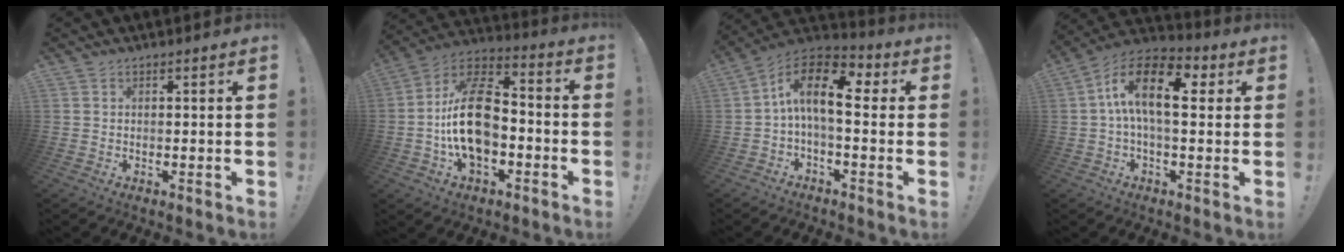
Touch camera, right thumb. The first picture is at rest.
{"total": 19.5, "force": [-2.8, 12.2, 14.9], "torque": [-0.256, 0.027, -0.046]}
{"total": 14.6, "force": [2.3, 6.6, 12.8], "torque": [-0.238, 0.005, 0.038]}
{"total": 16.3, "force": [3.5, 7.6, 14.1], "torque": [-0.253, 0.003, 0.054]}